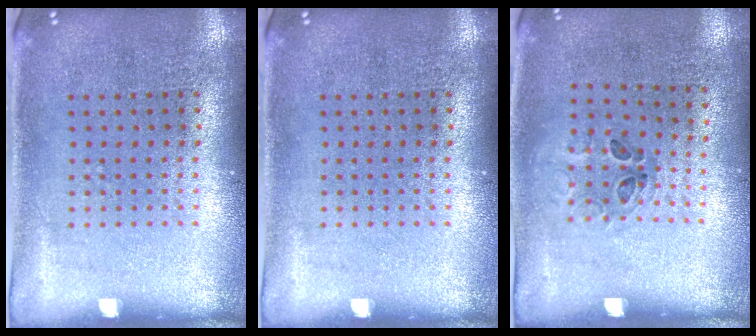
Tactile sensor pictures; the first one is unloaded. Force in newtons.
{"total": 0.0}
{"total": 1.1, "press": 0.6, "slide": 0.9}